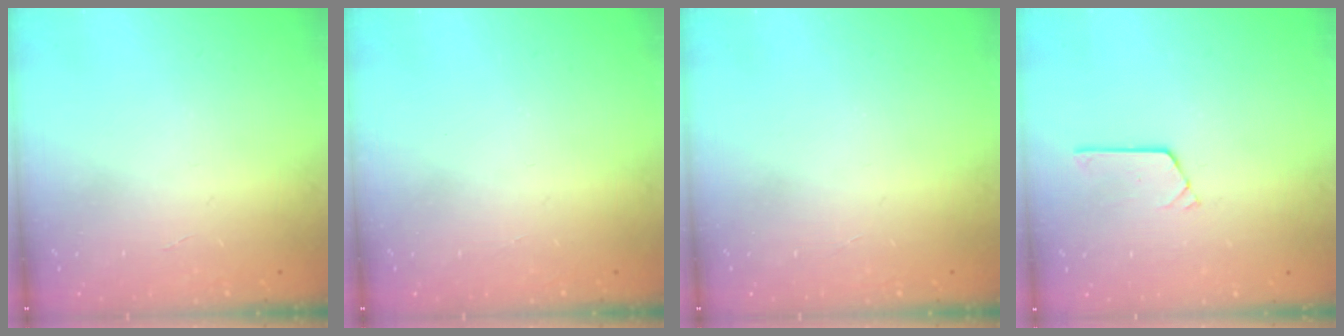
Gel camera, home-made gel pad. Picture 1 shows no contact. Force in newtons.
{"total": 0.0}
{"total": 0.0}
{"total": 2.6, "press": 2.6, "slide": 0.2}